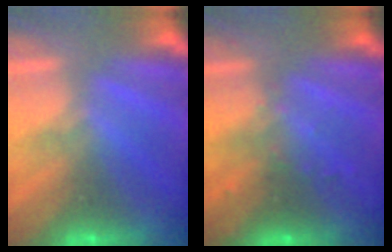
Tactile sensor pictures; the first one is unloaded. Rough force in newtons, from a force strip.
{"total": 2.8}